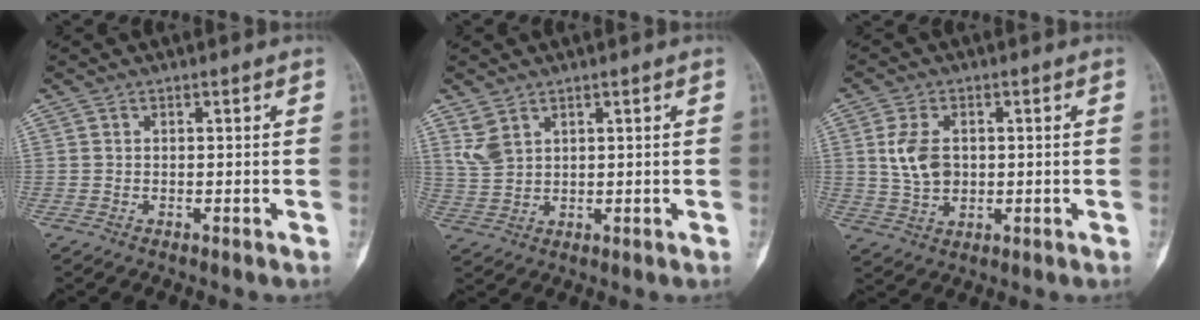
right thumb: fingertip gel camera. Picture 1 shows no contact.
{"total": 3.9, "force": [2.2, 2.3, 2.2], "torque": [-0.044, -0.006, 0.057]}
{"total": 7.1, "force": [0.7, 4.7, 5.2], "torque": [-0.094, 0.000, 0.020]}